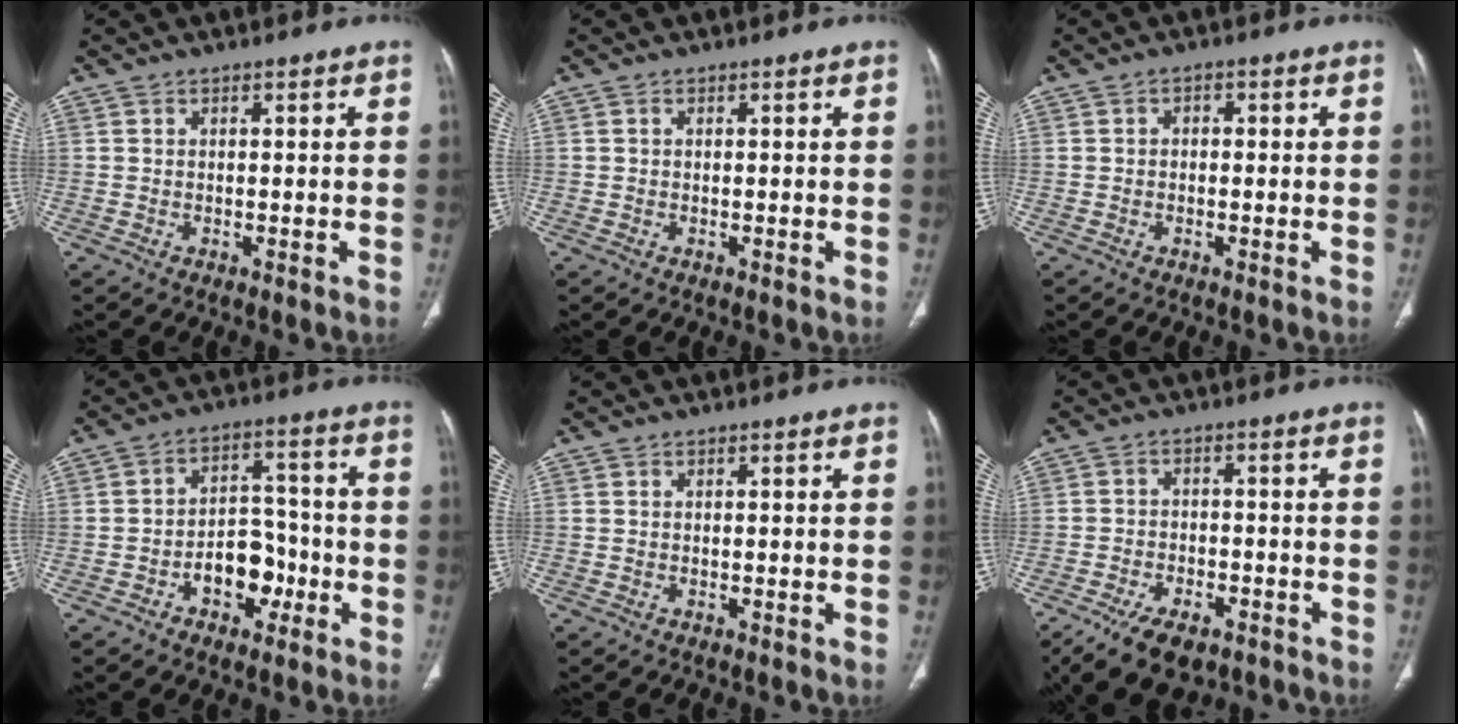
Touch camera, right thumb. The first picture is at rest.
{"total": 0.0}
{"total": 1.4, "force": [0.1, 1.0, 1.0], "torque": [-0.008, 0.006, -0.004]}
{"total": 9.0, "force": [-3.5, 6.2, 5.4], "torque": [-0.045, 0.048, -0.056]}
{"total": 0.0}
{"total": 11.8, "force": [-8.1, 5.9, 6.4], "torque": [-0.098, 0.025, -0.128]}